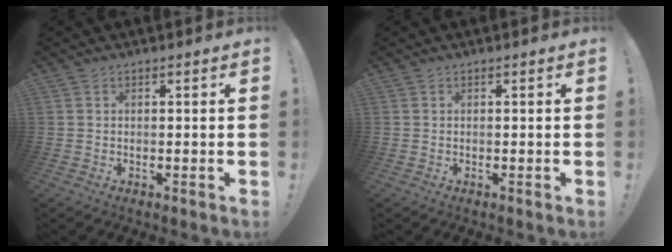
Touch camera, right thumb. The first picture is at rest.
{"total": 0.0}